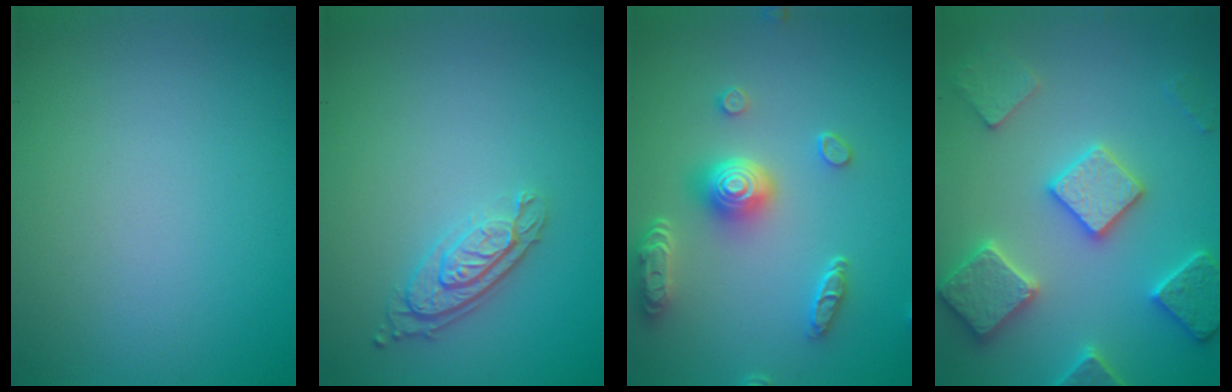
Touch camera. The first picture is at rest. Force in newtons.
{"total": 3.1, "press": 2.4, "slide": 2.0}
{"total": 5.0, "press": 4.0, "slide": 3.0}
{"total": 5.7, "press": 5.6, "slide": 1.1}